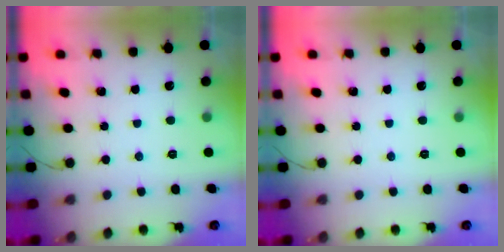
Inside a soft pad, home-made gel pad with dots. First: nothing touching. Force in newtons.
{"total": 0.0}